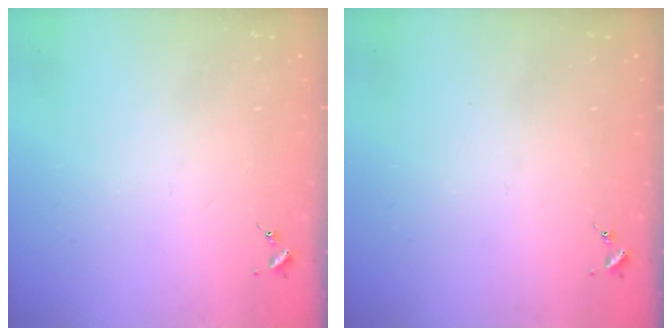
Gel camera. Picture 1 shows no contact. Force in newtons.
{"total": 0.0}